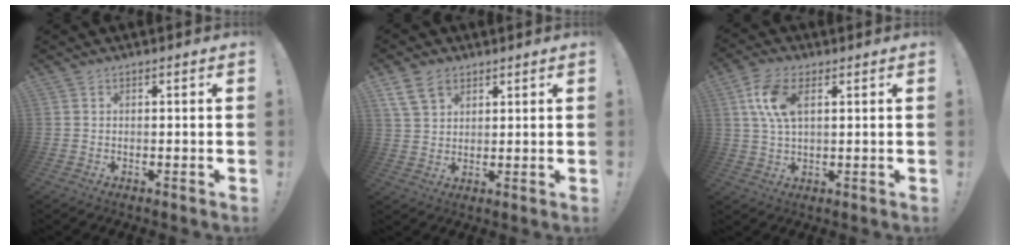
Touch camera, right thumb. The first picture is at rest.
{"total": 8.3, "force": [4.7, 5.6, 4.0], "torque": [-0.076, -0.006, 0.096]}
{"total": 9.7, "force": [3.2, 5.2, 7.5], "torque": [-0.162, 0.004, 0.057]}